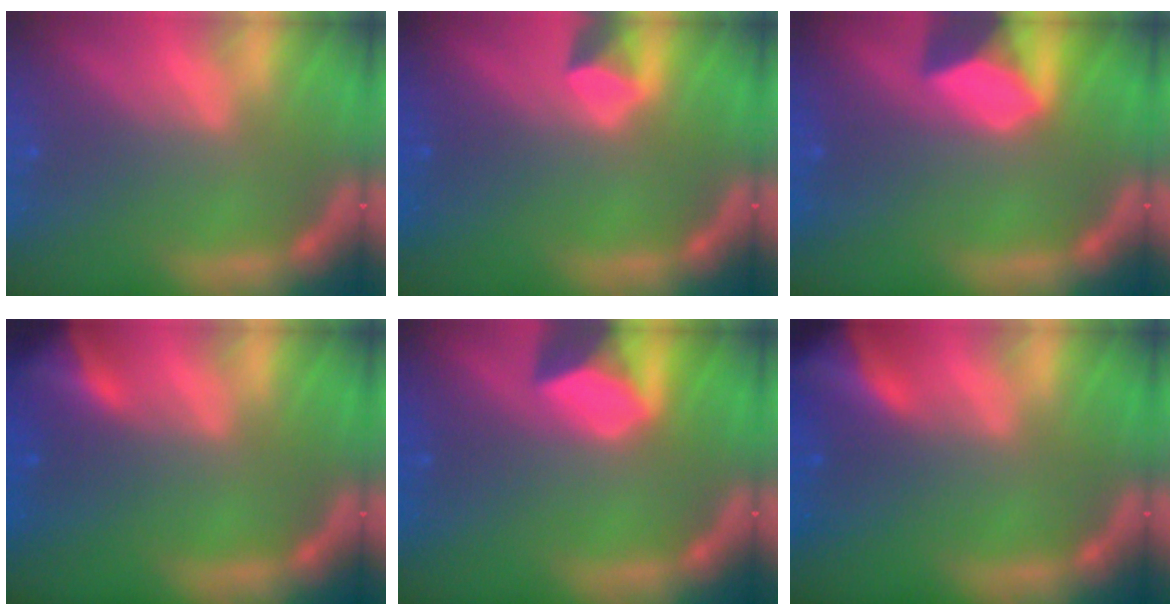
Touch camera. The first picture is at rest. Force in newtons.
{"total": 1.9}
{"total": 5.9}
{"total": 3.9}
{"total": 5.4}
{"total": 5.9}